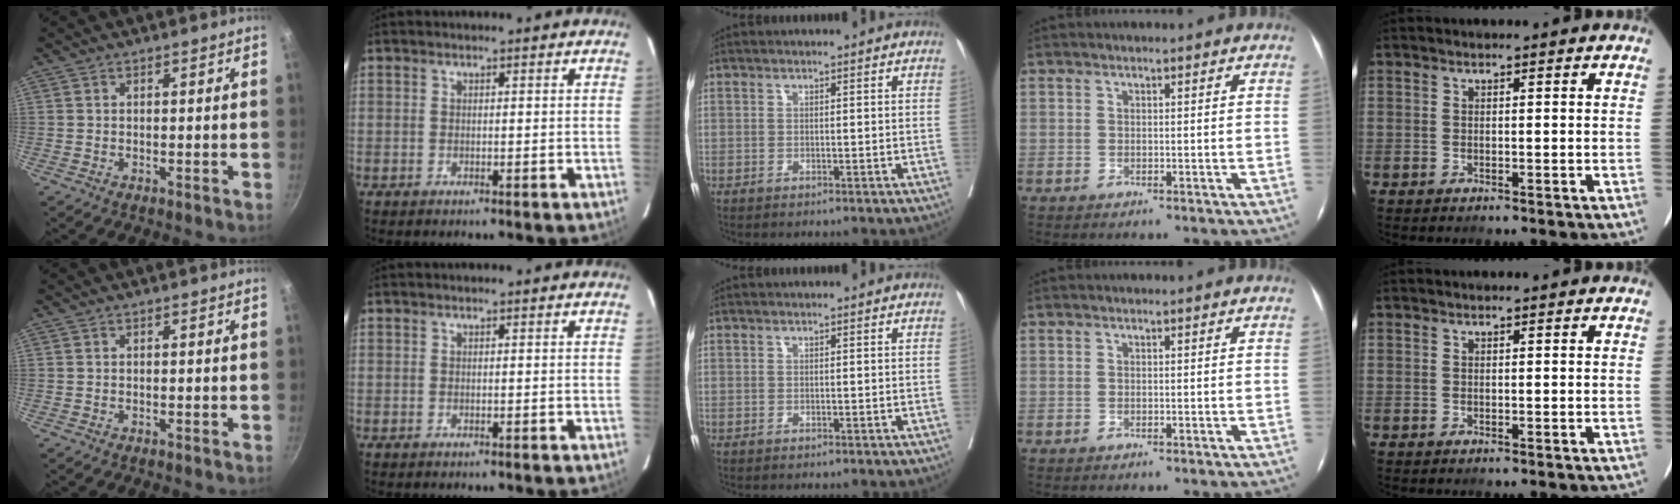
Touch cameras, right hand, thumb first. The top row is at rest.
{}